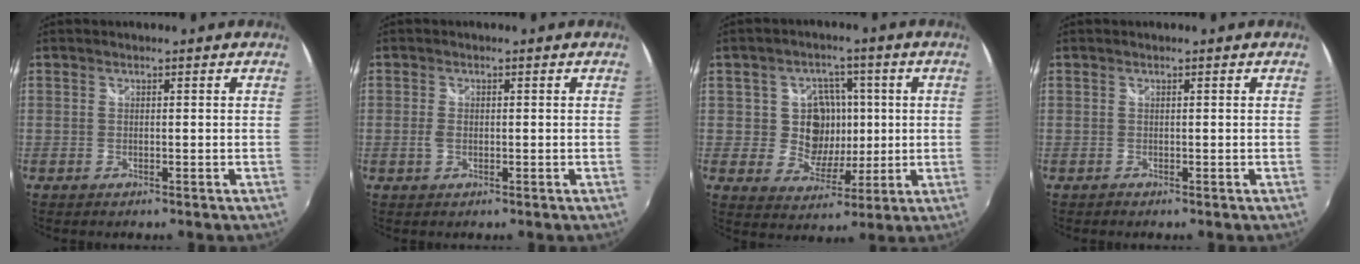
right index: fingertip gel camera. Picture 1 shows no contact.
{"total": 1.7, "force": [-0.3, 1.1, 1.2], "torque": [-0.026, -0.001, -0.005]}
{"total": 8.1, "force": [0.5, 7.5, 3.1], "torque": [-0.063, 0.007, 0.012]}
{"total": 0.0}